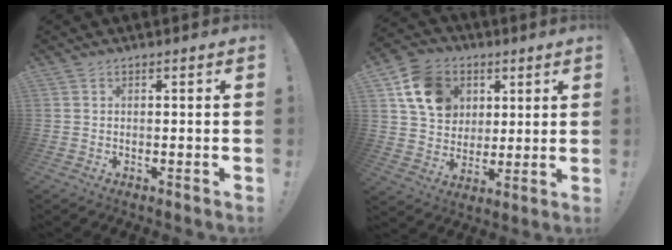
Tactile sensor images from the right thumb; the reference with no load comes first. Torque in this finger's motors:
{"motor_torque": [-0.19, 0.80, 0.53, -0.26, 0.06]}